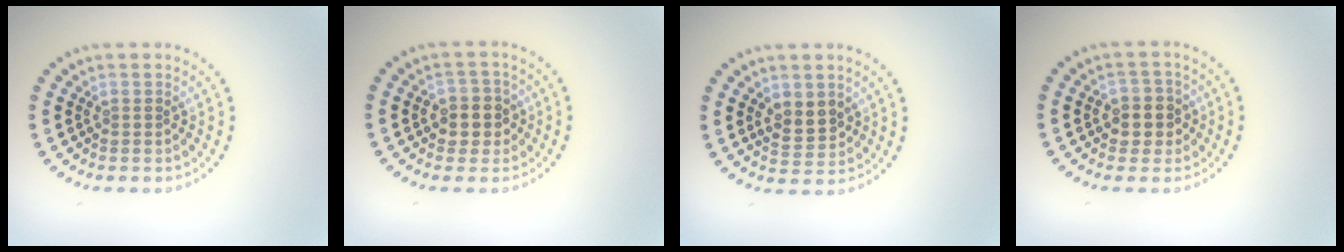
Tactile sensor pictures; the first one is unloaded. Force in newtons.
{"total": 2.8, "press": 2.7, "slide": 0.9}
{"total": 2.4, "press": 2.3, "slide": 0.7}
{"total": 2.8, "press": 2.7, "slide": 0.9}